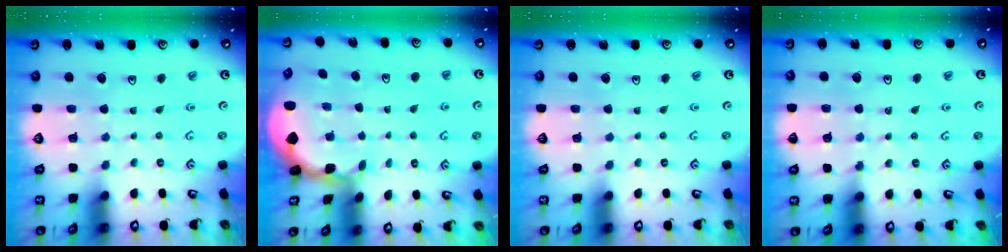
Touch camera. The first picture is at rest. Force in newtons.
{"total": 0.8, "press": 0.7, "slide": 0.2}
{"total": 0.0}
{"total": 4.4, "press": 4.3, "slide": 0.8}